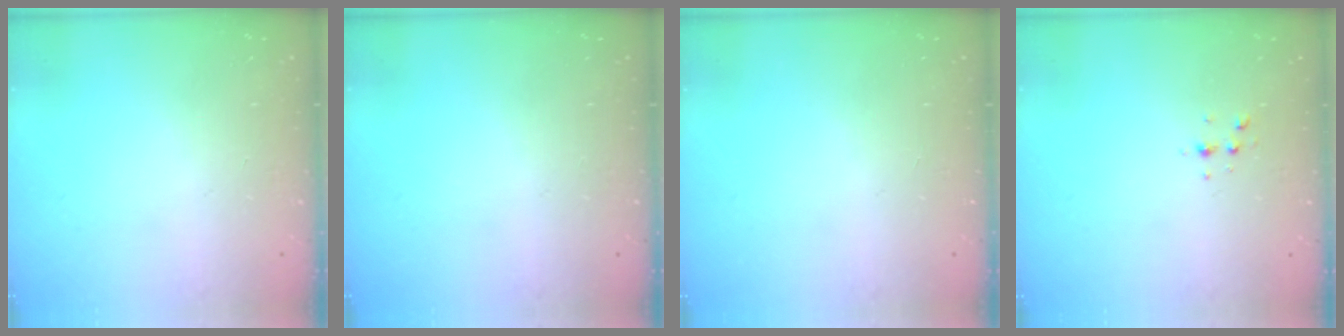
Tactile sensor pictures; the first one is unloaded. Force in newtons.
{"total": 0.0}
{"total": 0.0}
{"total": 3.6, "press": 3.1, "slide": 1.7}